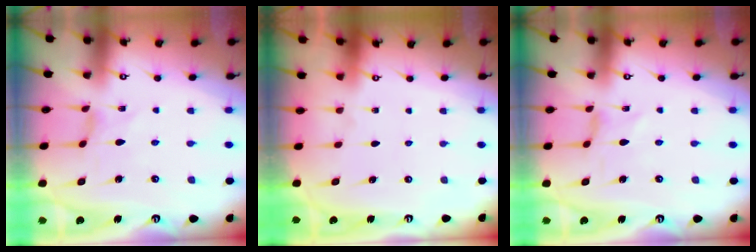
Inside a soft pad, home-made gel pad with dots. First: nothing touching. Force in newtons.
{"total": 0.0}
{"total": 0.0}